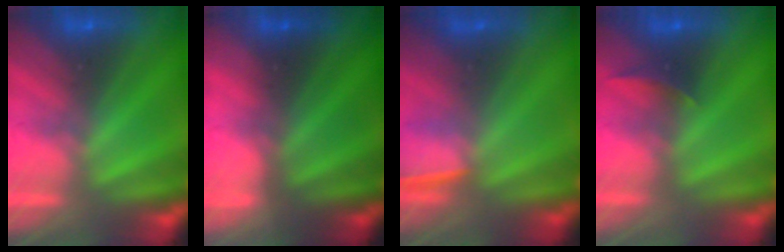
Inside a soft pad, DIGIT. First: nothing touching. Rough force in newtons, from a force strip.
{"total": 1.9}
{"total": 1.3}
{"total": 2.2}